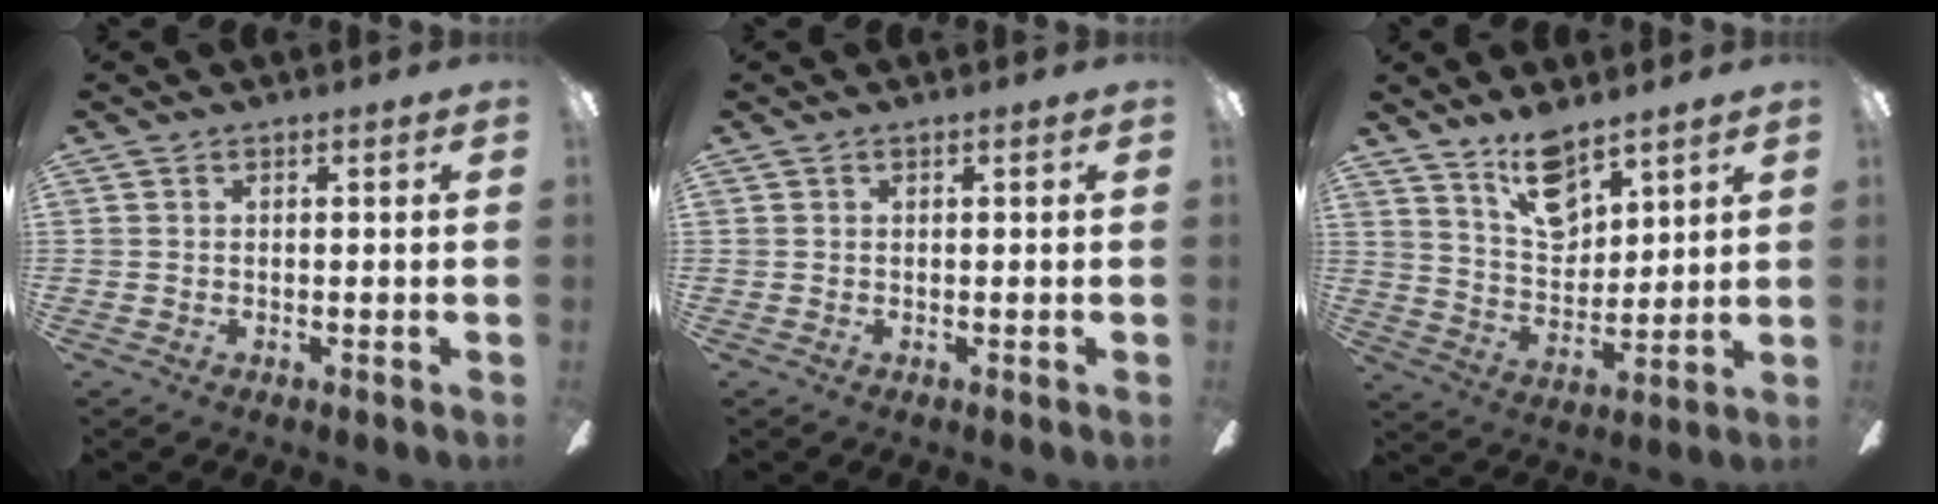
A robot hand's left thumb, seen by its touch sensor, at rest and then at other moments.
{"total": 0.0}
{"total": 12.0, "force": [9.0, 5.6, 5.7], "torque": [-0.097, -0.046, 0.164]}